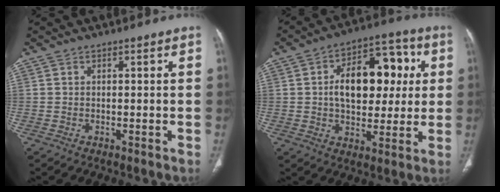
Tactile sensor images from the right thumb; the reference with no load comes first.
{"total": 17.3, "force": [2.6, 10.7, 13.3], "torque": [-0.157, 0.022, 0.038]}